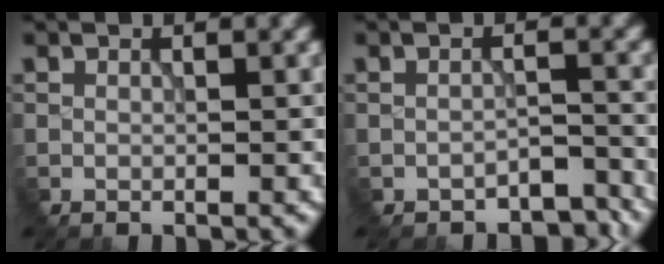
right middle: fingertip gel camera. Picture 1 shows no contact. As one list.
[{"total": 2.4, "force": [-2.2, 0.8, 0.7], "torque": [-0.011, 0.004, -0.031]}]